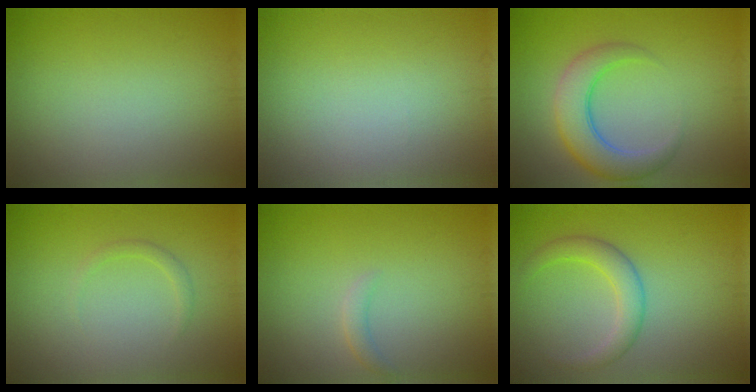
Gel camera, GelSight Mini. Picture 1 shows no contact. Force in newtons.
{"total": 0.0}
{"total": 5.1, "press": 5.1, "slide": 0.1}
{"total": 0.9, "press": 0.9, "slide": 0.1}
{"total": 1.0, "press": 1.0, "slide": 0.1}
{"total": 3.0, "press": 3.0, "slide": 0.1}